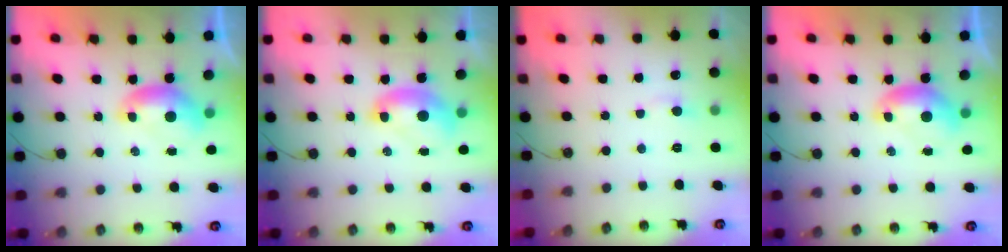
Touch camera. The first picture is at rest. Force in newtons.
{"total": 2.0, "press": 1.9, "slide": 0.4}
{"total": 0.7, "press": 0.3, "slide": 0.6}
{"total": 0.0}